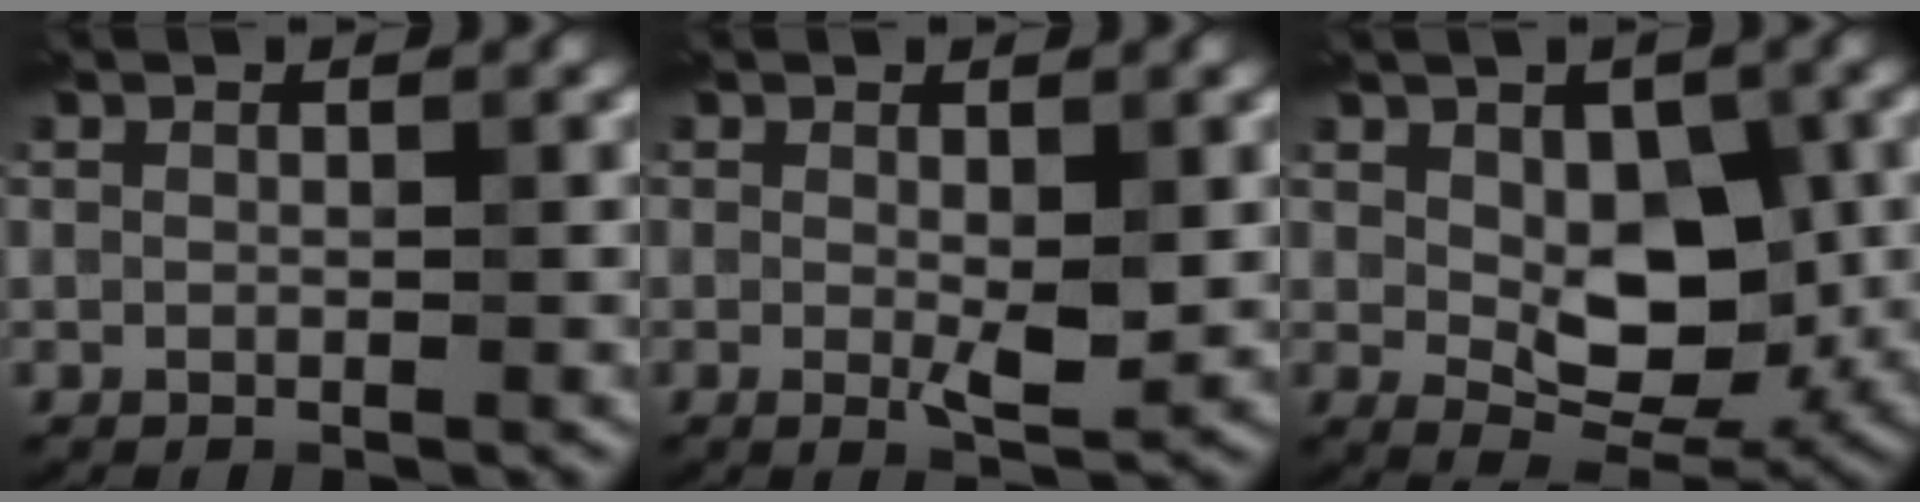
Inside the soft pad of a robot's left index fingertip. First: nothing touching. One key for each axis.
{"total": 2.4, "fx": -0.1, "fy": 0.7, "fz": 2.3, "tx": -0.039, "ty": -0.008, "tz": 0.002}
{"total": 6.4, "fx": 0.6, "fy": 4.0, "fz": 5.0, "tx": -0.076, "ty": -0.018, "tz": 0.018}